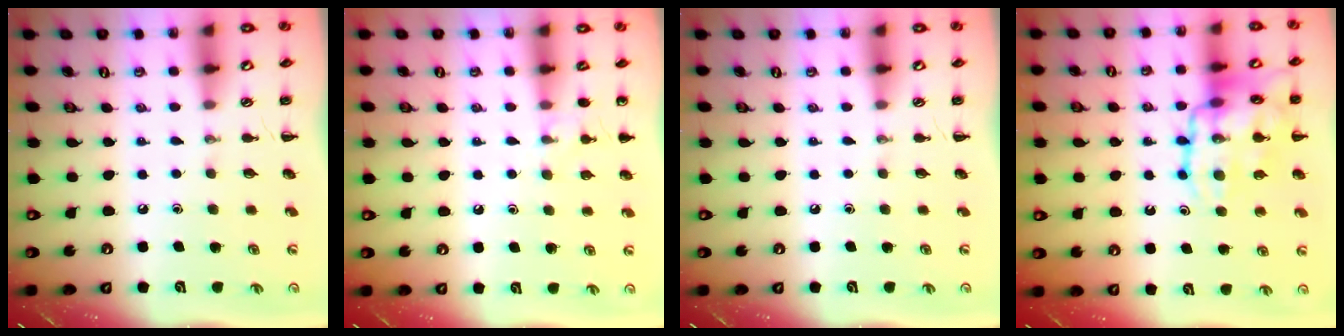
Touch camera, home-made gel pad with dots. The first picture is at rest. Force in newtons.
{"total": 5.8, "press": 5.5, "slide": 2.0}
{"total": 0.0}
{"total": 18.2, "press": 18.1, "slide": 2.1}